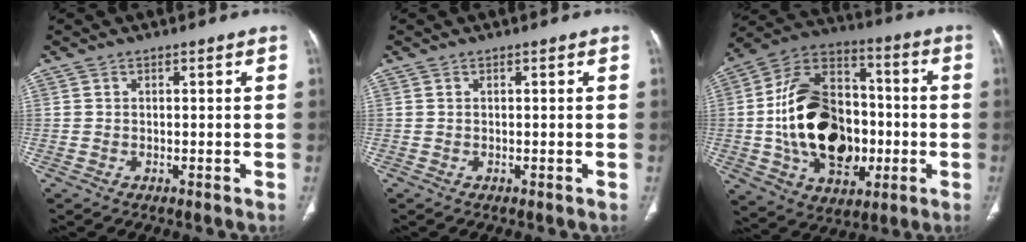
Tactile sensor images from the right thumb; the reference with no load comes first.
{"total": 0.0}
{"total": 25.8, "force": [-2.8, 17.5, 18.8], "torque": [-0.294, 0.026, -0.035]}